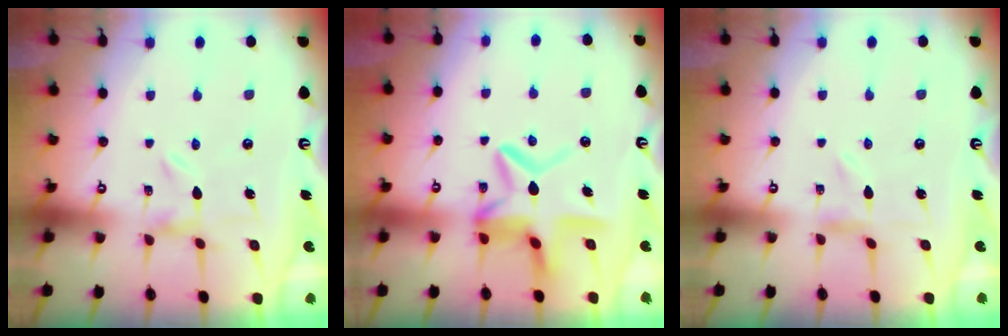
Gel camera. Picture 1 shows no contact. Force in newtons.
{"total": 12.9, "press": 12.8, "slide": 1.3}
{"total": 0.0}